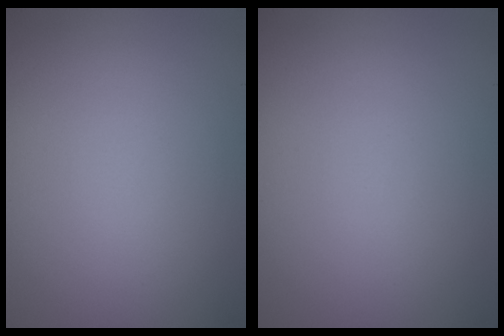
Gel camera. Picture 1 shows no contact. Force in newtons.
{"total": 0.0}